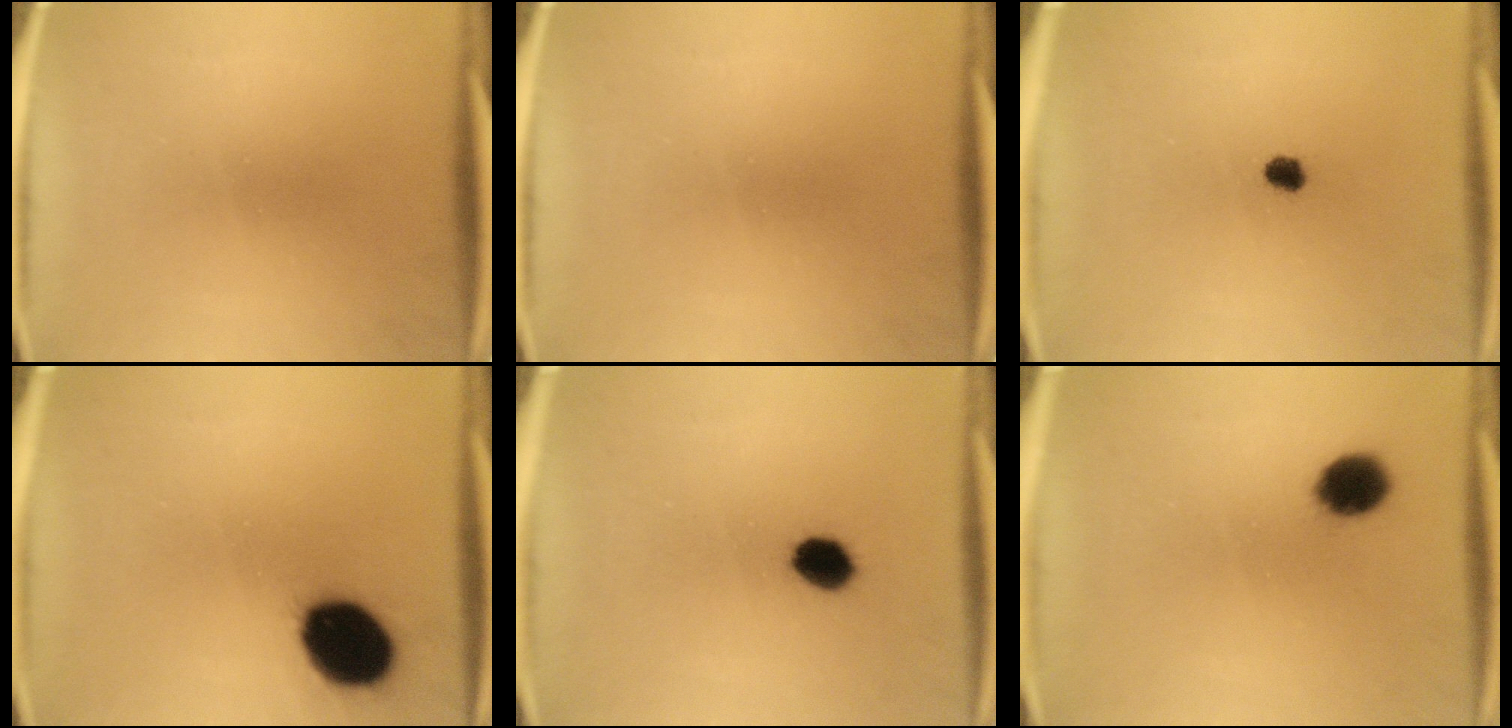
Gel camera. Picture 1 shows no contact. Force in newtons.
{"total": 0.0}
{"total": 2.1}
{"total": 15.5}
{"total": 3.8}
{"total": 7.4}